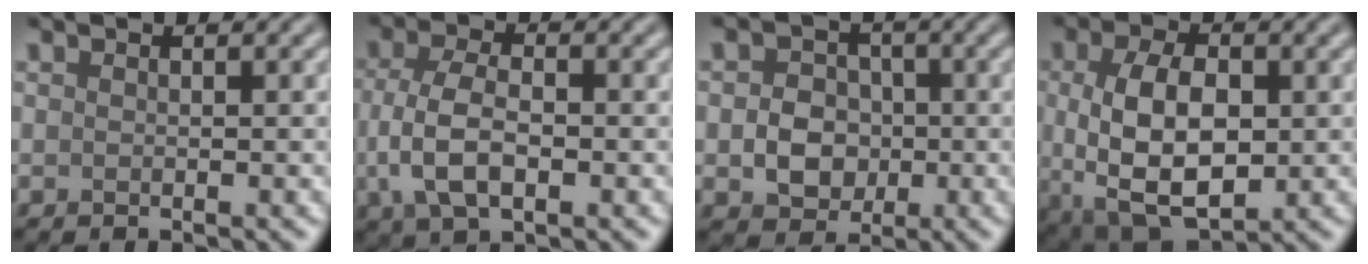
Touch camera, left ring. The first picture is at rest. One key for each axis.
{"total": 5.3, "fx": -1.1, "fy": 2.9, "fz": 4.4, "tx": -0.091, "ty": -0.003, "tz": -0.022}
{"total": 3.8, "fx": -0.6, "fy": 3.2, "fz": 2.0, "tx": -0.027, "ty": 0.000, "tz": -0.014}
{"total": 8.6, "fx": -0.1, "fy": 4.8, "fz": 7.1, "tx": -0.143, "ty": -0.005, "tz": -0.002}